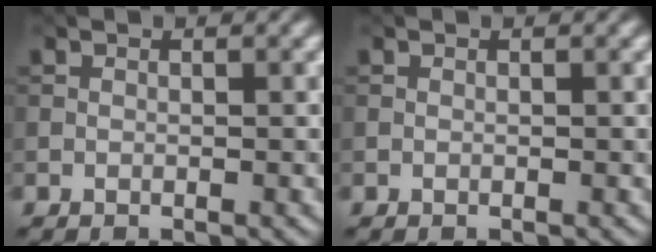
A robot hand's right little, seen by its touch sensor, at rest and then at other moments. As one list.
[{"total": 0.0}]